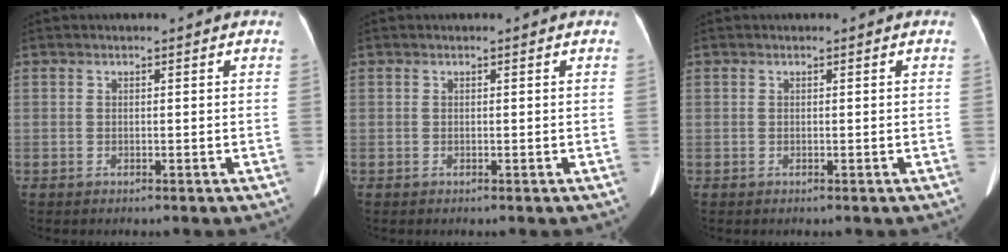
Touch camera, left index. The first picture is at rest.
{"total": 0.0}
{"total": 0.0}